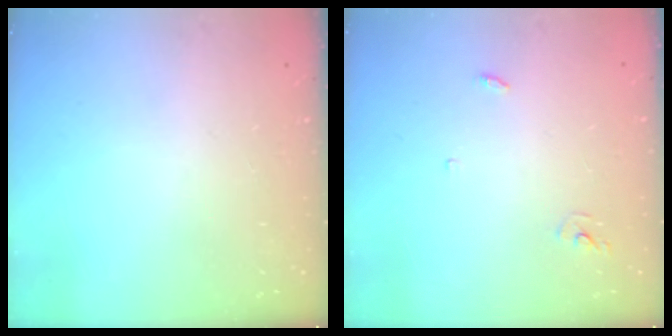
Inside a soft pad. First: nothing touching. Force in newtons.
{"total": 2.9, "press": 2.9, "slide": 0.2}